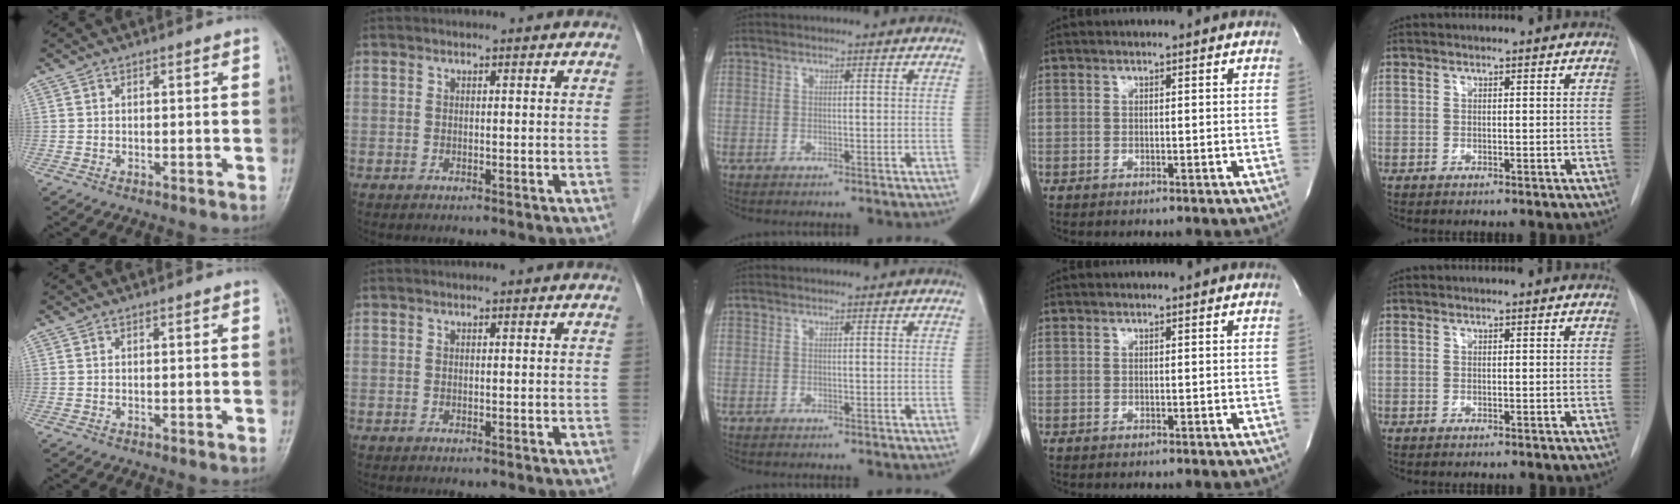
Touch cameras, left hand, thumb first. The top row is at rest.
{}